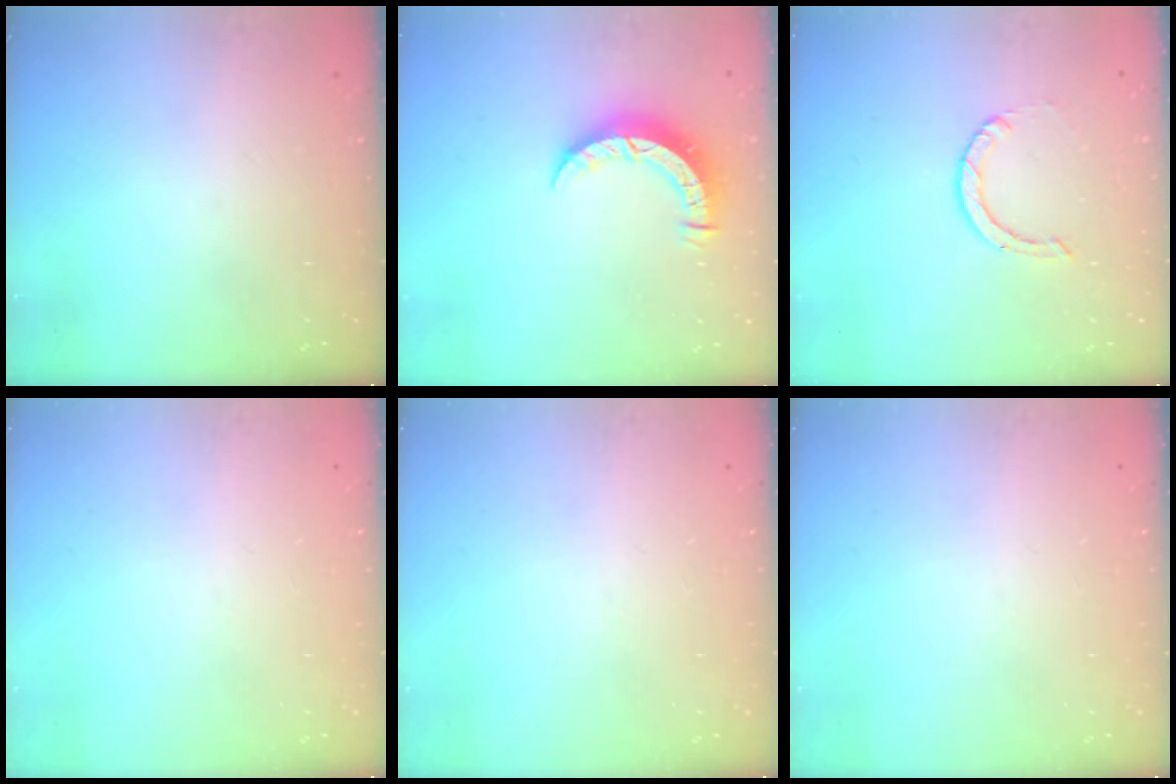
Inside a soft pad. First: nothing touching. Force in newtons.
{"total": 6.3, "press": 6.3, "slide": 0.6}
{"total": 0.9, "press": 0.9, "slide": 0.1}
{"total": 0.0}
{"total": 0.0}
{"total": 0.0}